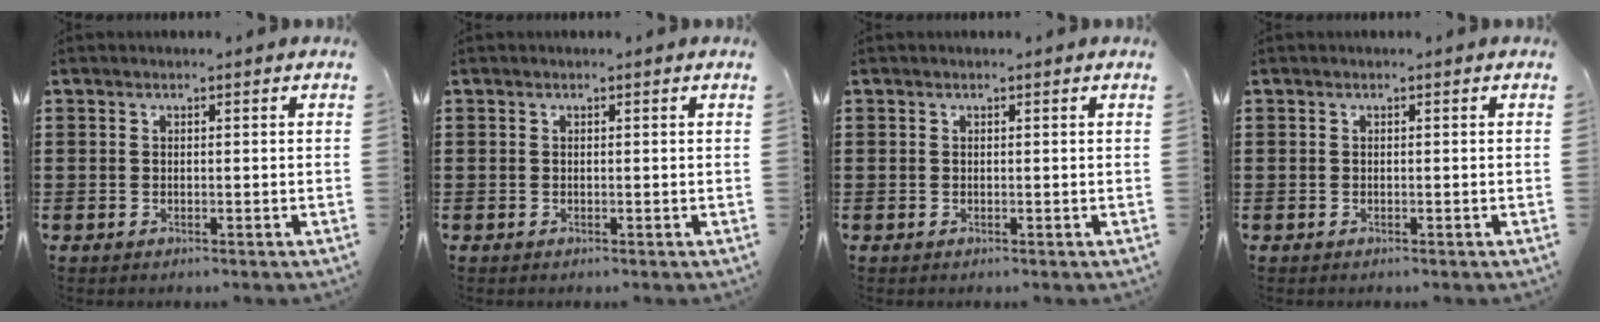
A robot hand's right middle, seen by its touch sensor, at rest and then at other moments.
{"total": 0.0}
{"total": 0.0}
{"total": 0.0}